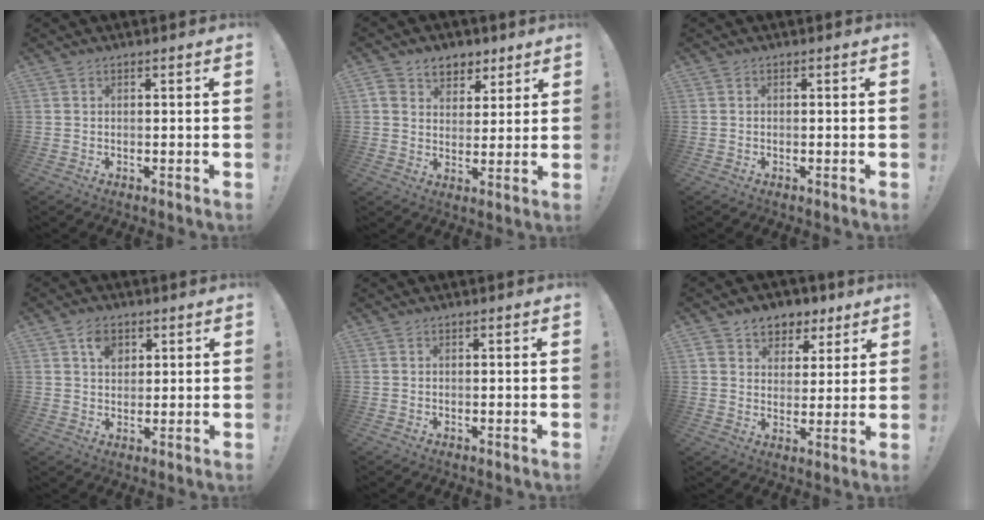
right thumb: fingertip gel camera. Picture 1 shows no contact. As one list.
[{"total": 7.6, "force": [4.3, 5.9, 1.8], "torque": [-0.024, -0.023, 0.086]}, {"total": 0.0}, {"total": 5.9, "force": [2.7, 4.3, 3.0], "torque": [-0.039, -0.004, 0.047]}, {"total": 0.0}, {"total": 7.2, "force": [4.0, 5.9, 1.2], "torque": [-0.013, -0.025, 0.080]}]